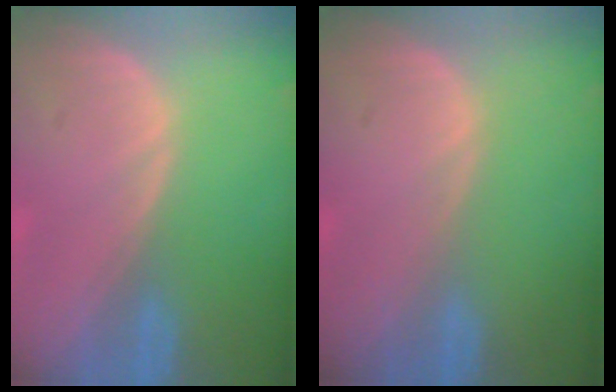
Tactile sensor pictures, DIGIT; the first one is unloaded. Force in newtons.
{"total": 0.0}